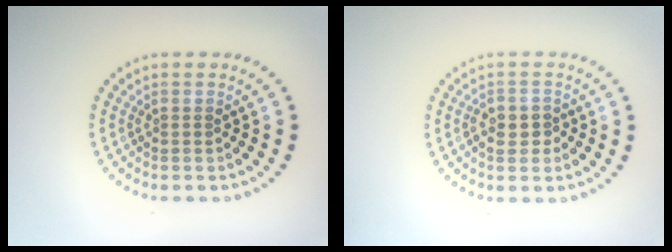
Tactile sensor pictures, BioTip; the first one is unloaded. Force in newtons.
{"total": 1.8, "press": 1.7, "slide": 0.5}